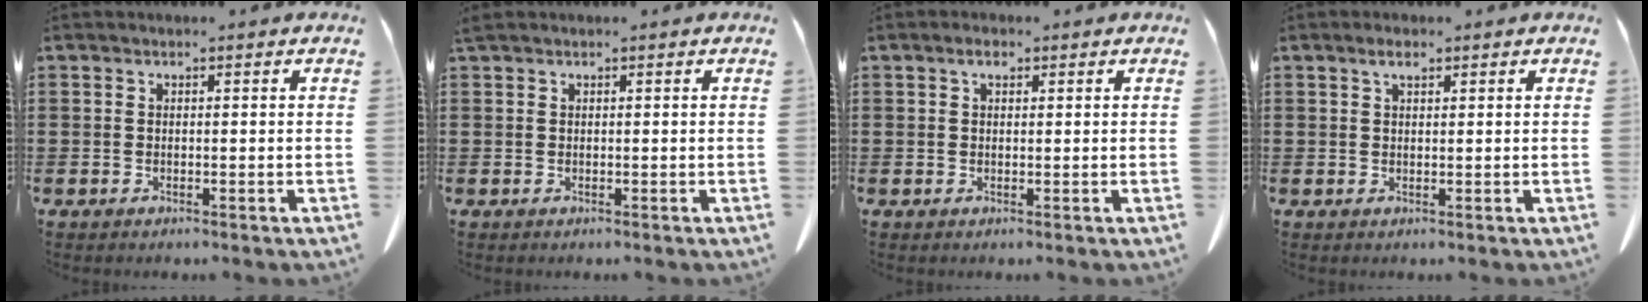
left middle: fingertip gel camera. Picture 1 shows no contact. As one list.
[{"total": 0.5, "force": [0.5, 0.0, 0.3], "torque": [-0.008, 0.000, 0.009]}, {"total": 1.6, "force": [0.8, 0.8, 1.1], "torque": [-0.018, 0.002, 0.012]}, {"total": 1.8, "force": [1.0, 0.6, 1.4], "torque": [-0.022, 0.000, 0.016]}]